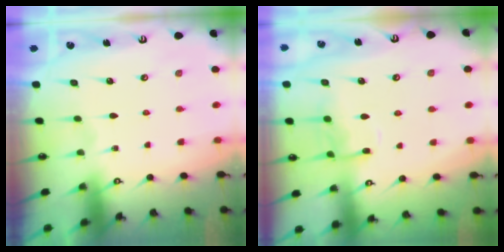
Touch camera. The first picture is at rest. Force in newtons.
{"total": 9.5, "press": 9.4, "slide": 1.0}